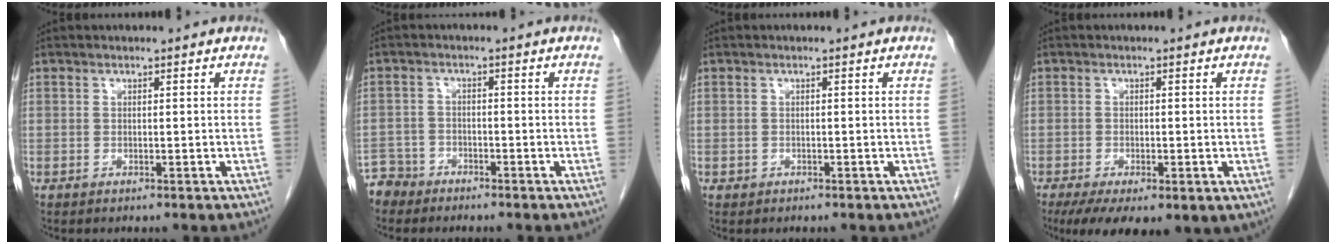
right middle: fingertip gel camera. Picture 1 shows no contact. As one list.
[{"total": 4.1, "force": [-3.6, 1.9, -0.7], "torque": [0.015, 0.000, -0.074]}, {"total": 0.6, "force": [-0.3, 0.5, 0.1], "torque": [-0.006, 0.003, -0.004]}, {"total": 11.6, "force": [-5.8, 5.3, 8.5], "torque": [-0.152, -0.022, -0.079]}]